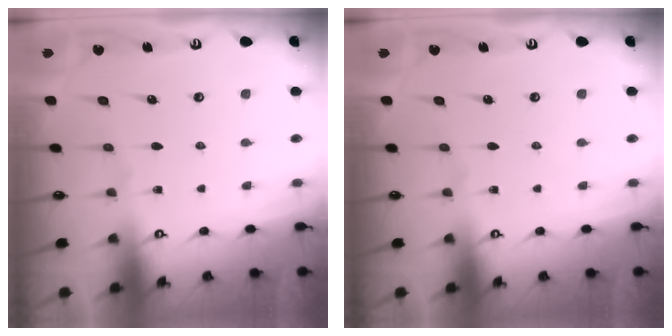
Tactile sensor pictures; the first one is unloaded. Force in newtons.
{"total": 0.0}